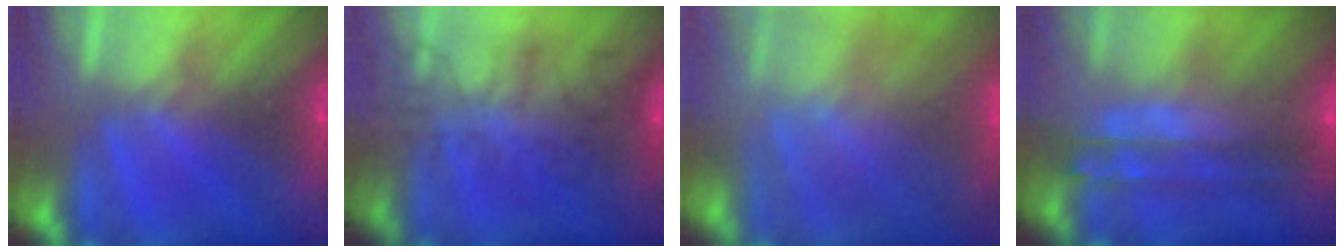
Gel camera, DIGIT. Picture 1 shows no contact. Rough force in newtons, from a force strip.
{"total": 5.4}
{"total": 9.5}
{"total": 8.5}